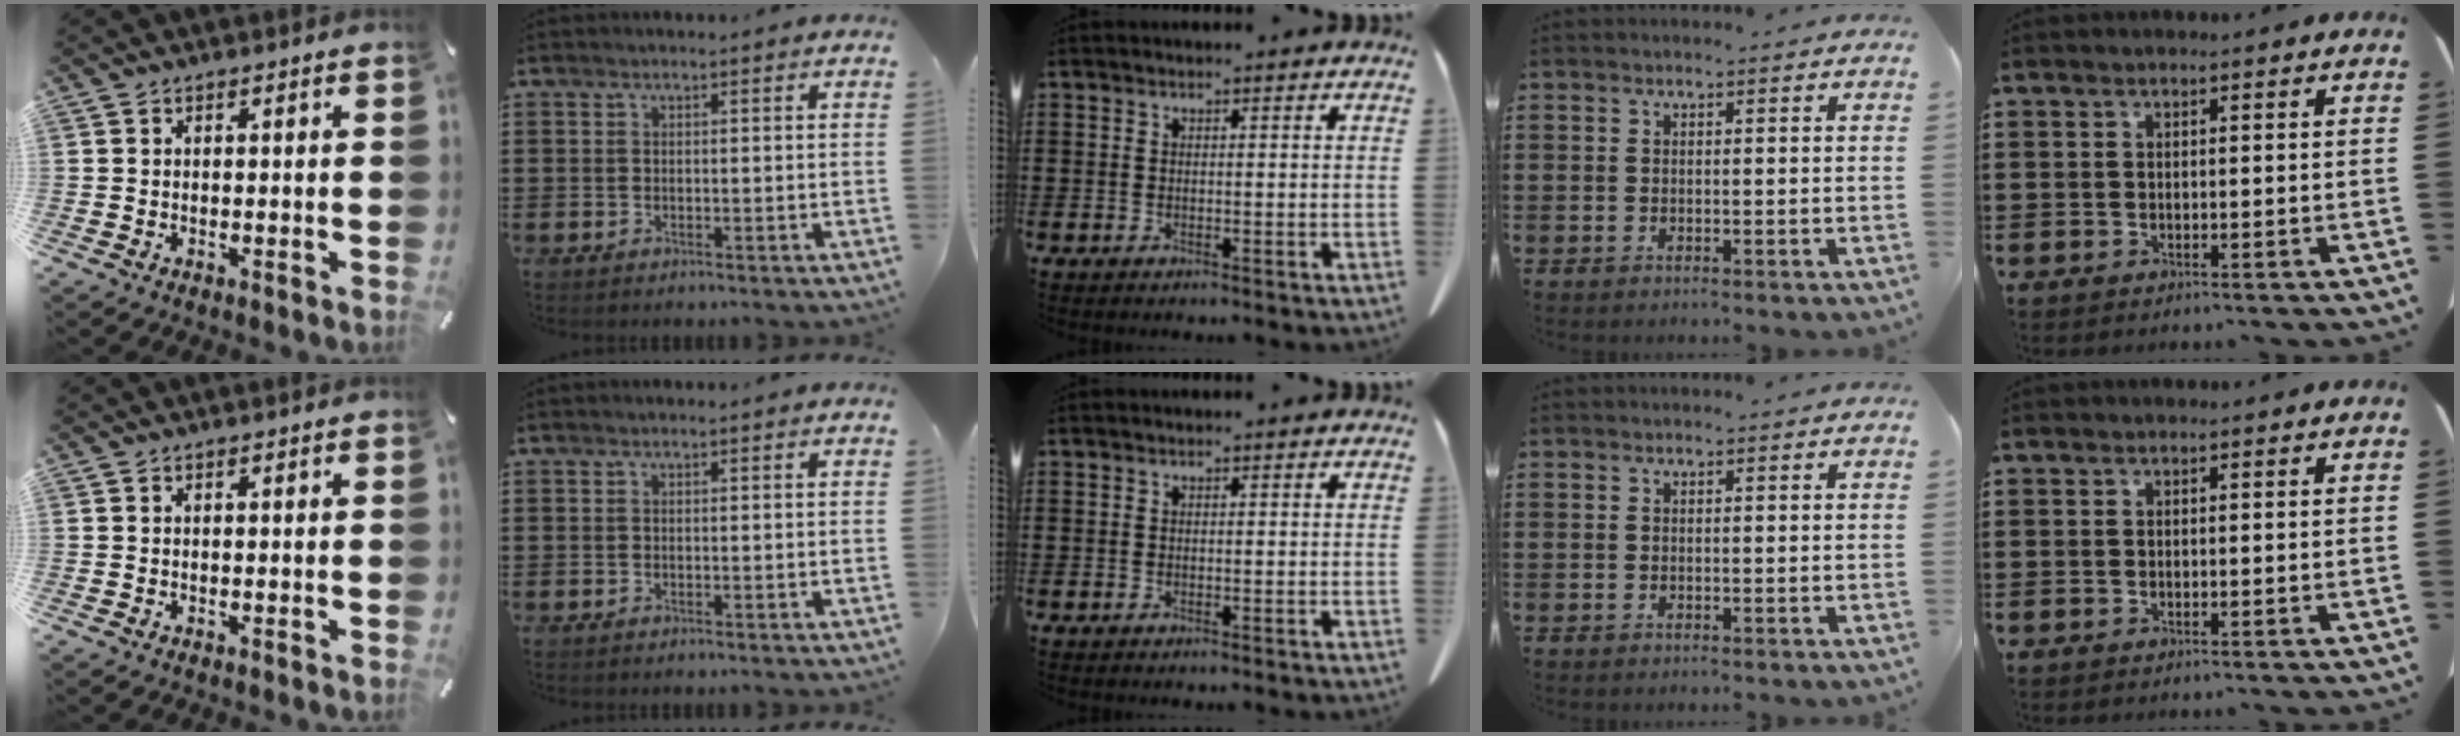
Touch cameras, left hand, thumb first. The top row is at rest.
{}